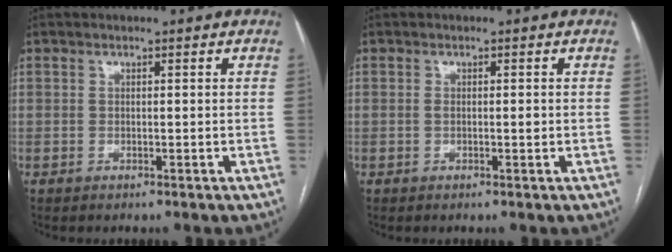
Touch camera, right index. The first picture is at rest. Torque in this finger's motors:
{"motor_torque": [0.56, 0.30, 0.01, 0.02]}